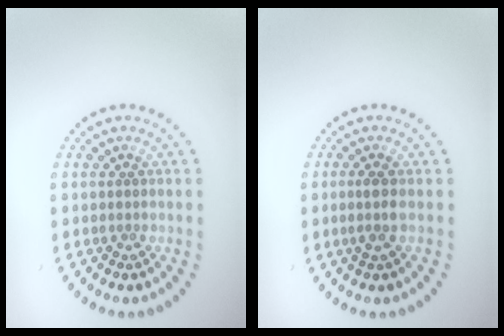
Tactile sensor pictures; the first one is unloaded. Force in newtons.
{"total": 1.4, "press": 1.2, "slide": 0.6}